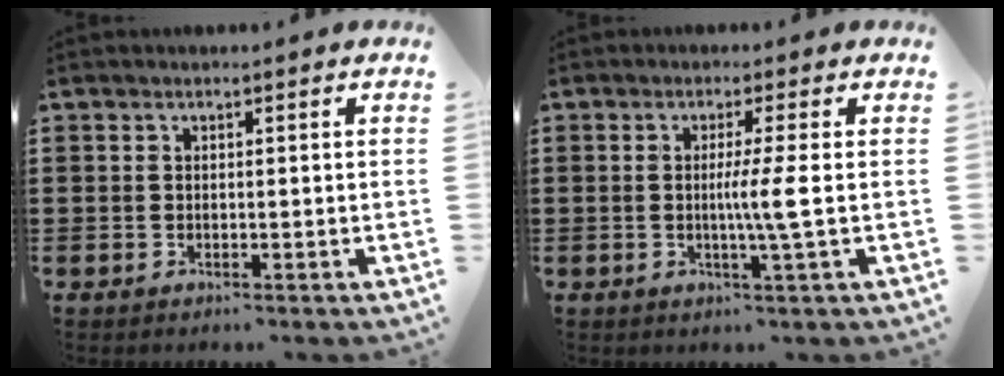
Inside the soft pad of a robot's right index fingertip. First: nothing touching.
{"total": 4.7, "force": [-0.2, -0.8, 4.6], "torque": [-0.083, -0.011, -0.009]}